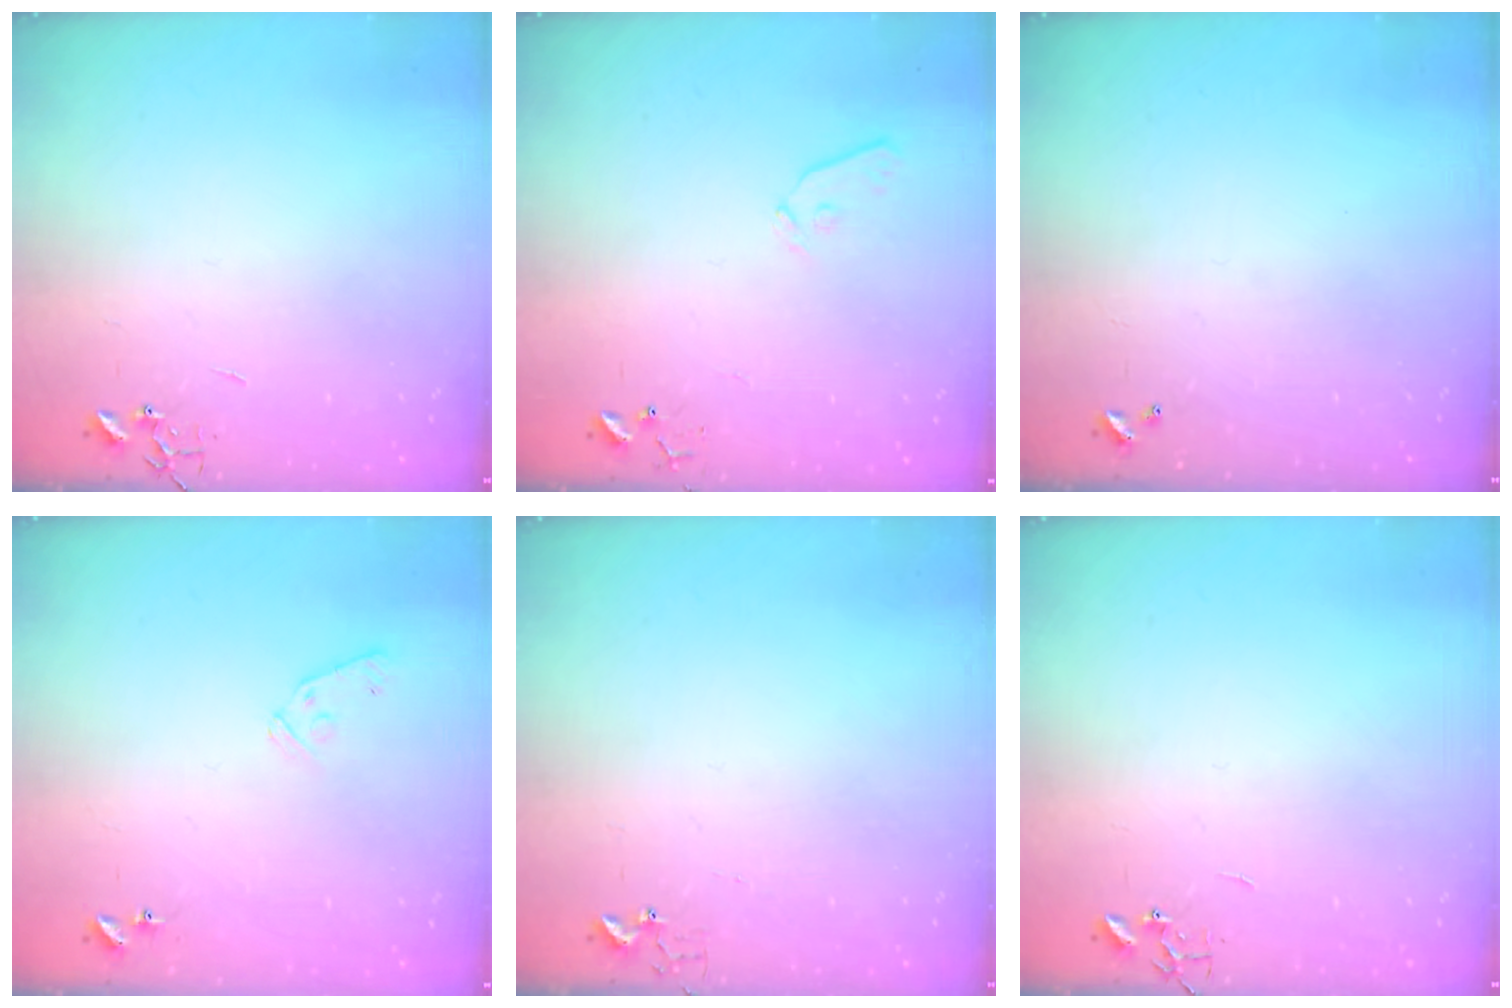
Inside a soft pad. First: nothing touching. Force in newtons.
{"total": 7.5, "press": 7.4, "slide": 0.9}
{"total": 0.0}
{"total": 8.0, "press": 7.9, "slide": 0.7}
{"total": 2.7, "press": 2.7, "slide": 0.3}
{"total": 0.0}